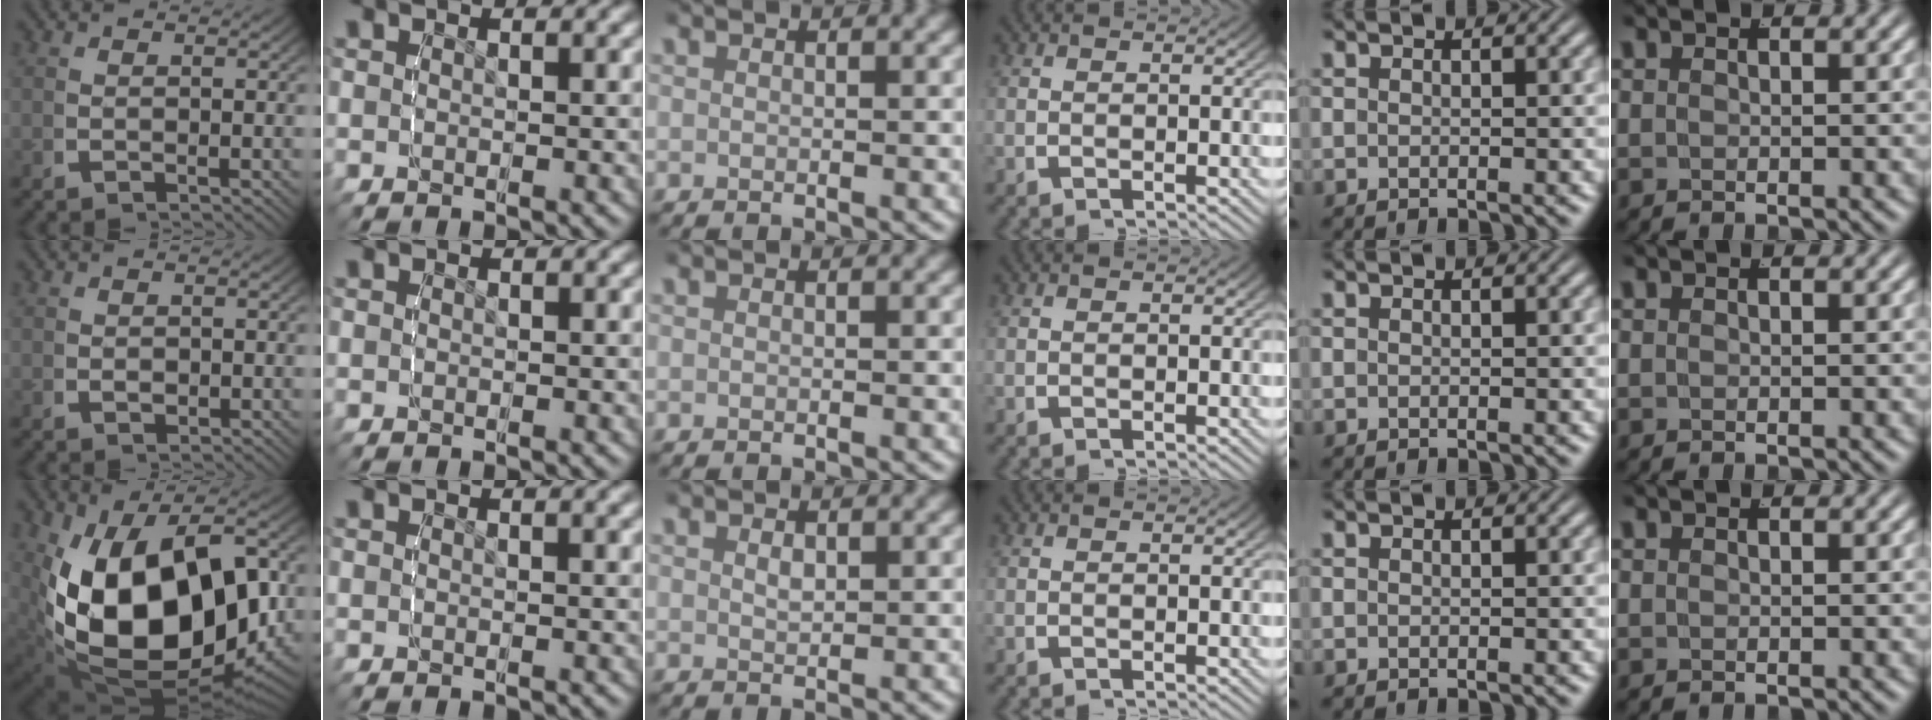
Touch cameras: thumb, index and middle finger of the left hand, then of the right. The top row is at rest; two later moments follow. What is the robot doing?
{"motion": "lift_and_place", "object": "tape"}